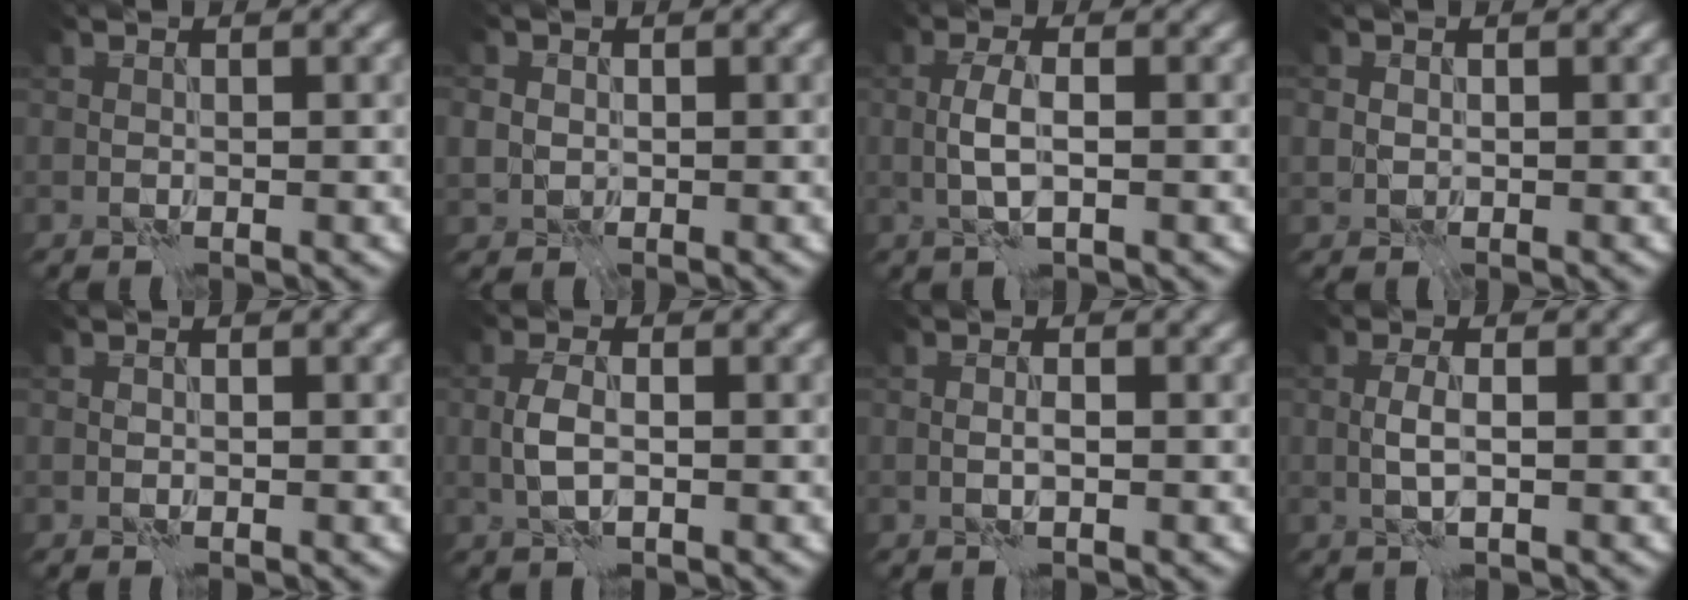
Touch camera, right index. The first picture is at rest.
{"total": 1.6, "force": [0.2, 1.5, 0.5], "torque": [-0.012, -0.001, 0.005]}
{"total": 2.3, "force": [-0.2, 0.6, 2.2], "torque": [-0.050, 0.004, -0.005]}
{"total": 0.8, "force": [0.1, 0.8, 0.3], "torque": [-0.006, -0.001, 0.002]}
{"total": 0.0}
{"total": 2.0, "force": [-0.3, 0.9, 1.8], "torque": [-0.040, 0.002, -0.007]}
{"total": 0.6, "force": [-0.1, -0.1, 0.6], "torque": [-0.013, 0.001, -0.001]}
{"total": 1.4, "force": [-0.1, 0.2, 1.4], "torque": [-0.031, 0.003, -0.003]}